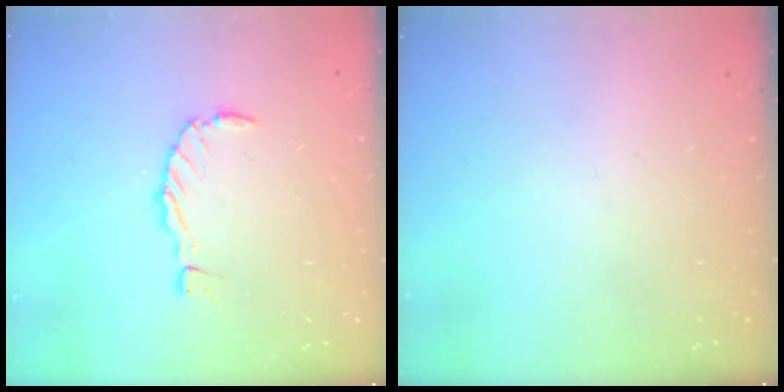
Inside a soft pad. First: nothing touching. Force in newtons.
{"total": 0.0}